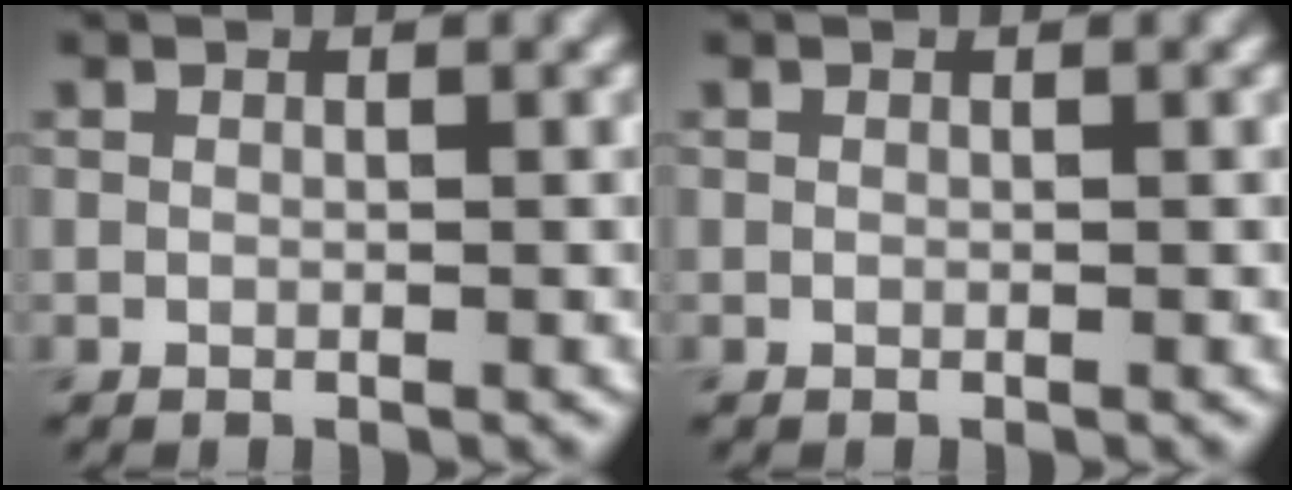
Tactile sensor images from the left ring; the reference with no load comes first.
{"total": 0.0}